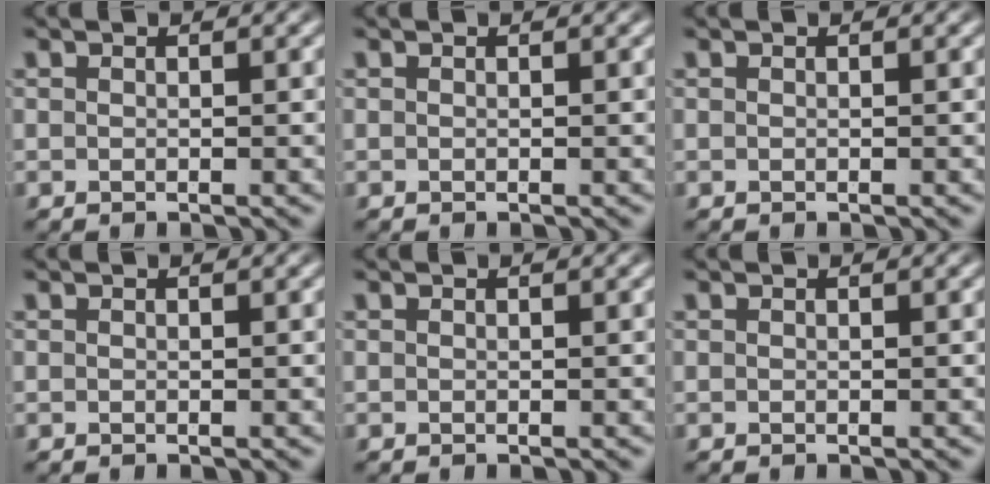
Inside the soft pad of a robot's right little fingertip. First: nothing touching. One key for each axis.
{"total": 0.0}
{"total": 0.0}
{"total": 0.0}
{"total": 0.0}
{"total": 0.0}